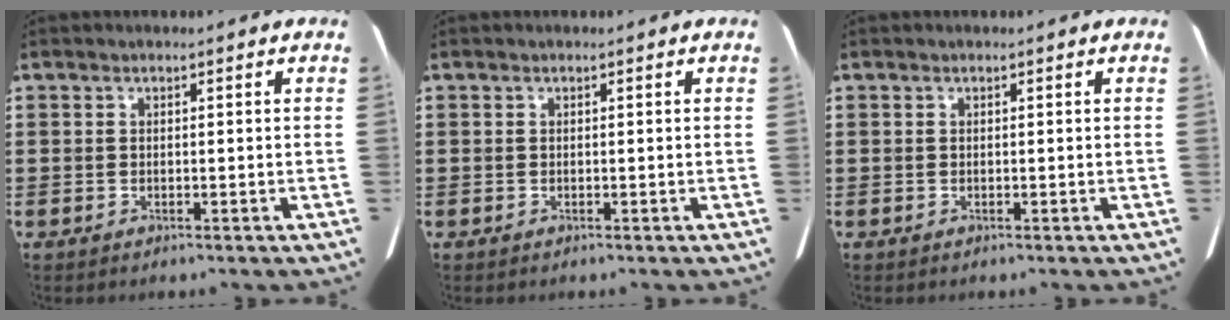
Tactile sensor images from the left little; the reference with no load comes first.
{"total": 0.0}
{"total": 0.0}